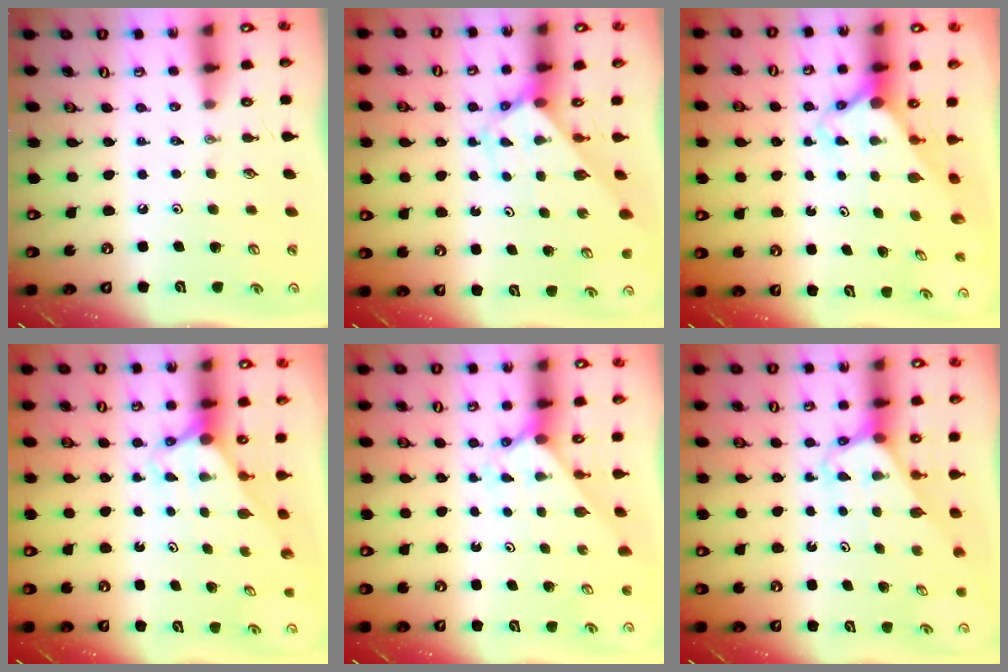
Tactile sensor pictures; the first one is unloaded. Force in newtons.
{"total": 2.9, "press": 2.9, "slide": 0.2}
{"total": 3.0, "press": 3.0, "slide": 0.3}
{"total": 3.0, "press": 3.0, "slide": 0.0}
{"total": 2.1, "press": 2.1, "slide": 0.2}
{"total": 3.0, "press": 3.0, "slide": 0.2}